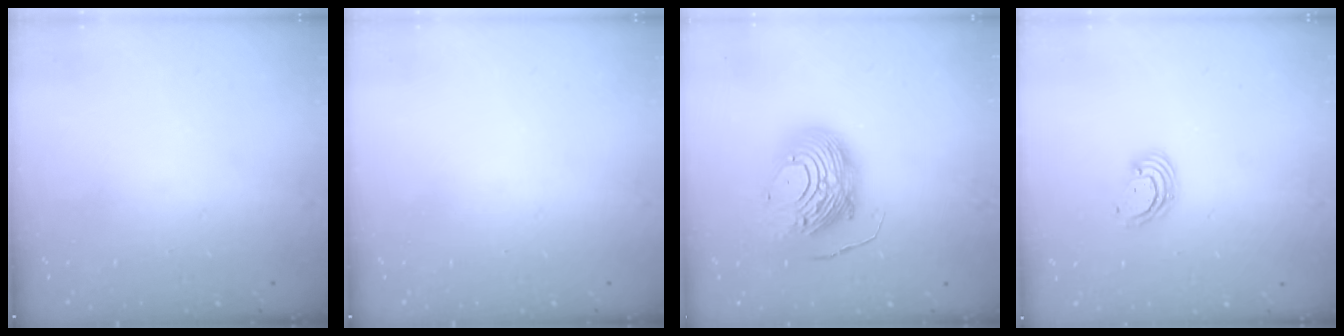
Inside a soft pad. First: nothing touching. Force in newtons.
{"total": 0.0}
{"total": 13.7, "press": 13.7, "slide": 1.3}
{"total": 3.1, "press": 3.1, "slide": 0.1}